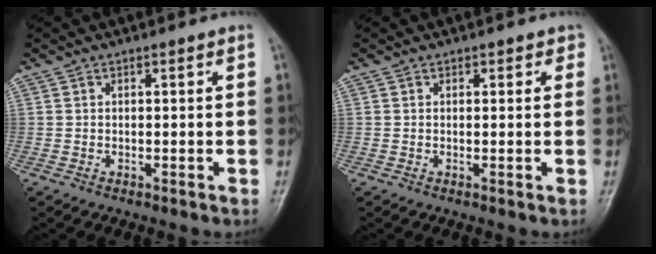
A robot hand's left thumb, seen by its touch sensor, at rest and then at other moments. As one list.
[{"total": 1.3, "force": [0.7, 0.9, 0.5], "torque": [0.012, 0.000, 0.003]}]